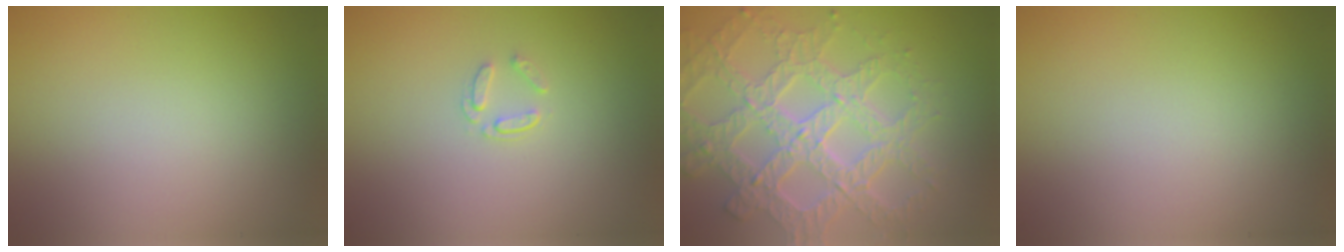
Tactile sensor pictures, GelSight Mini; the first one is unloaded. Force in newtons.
{"total": 1.1, "press": 0.7, "slide": 0.9}
{"total": 7.7, "press": 5.8, "slide": 5.0}
{"total": 0.0}